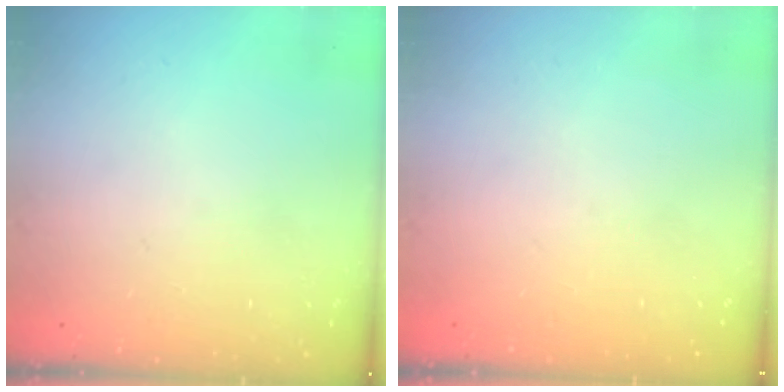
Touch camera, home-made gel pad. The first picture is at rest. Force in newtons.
{"total": 0.0}